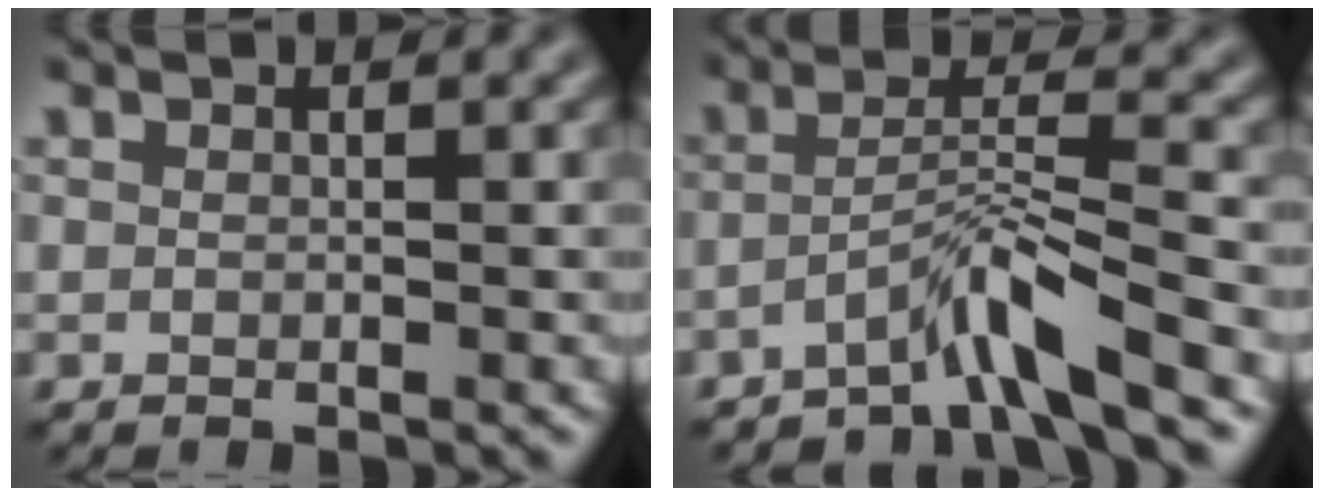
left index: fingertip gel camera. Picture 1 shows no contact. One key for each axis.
{"total": 4.2, "fx": -3.1, "fy": -0.2, "fz": 2.8, "tx": -0.051, "ty": 0.015, "tz": -0.071}